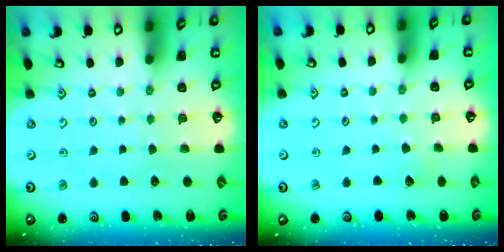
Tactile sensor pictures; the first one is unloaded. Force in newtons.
{"total": 3.3, "press": 3.3, "slide": 0.4}